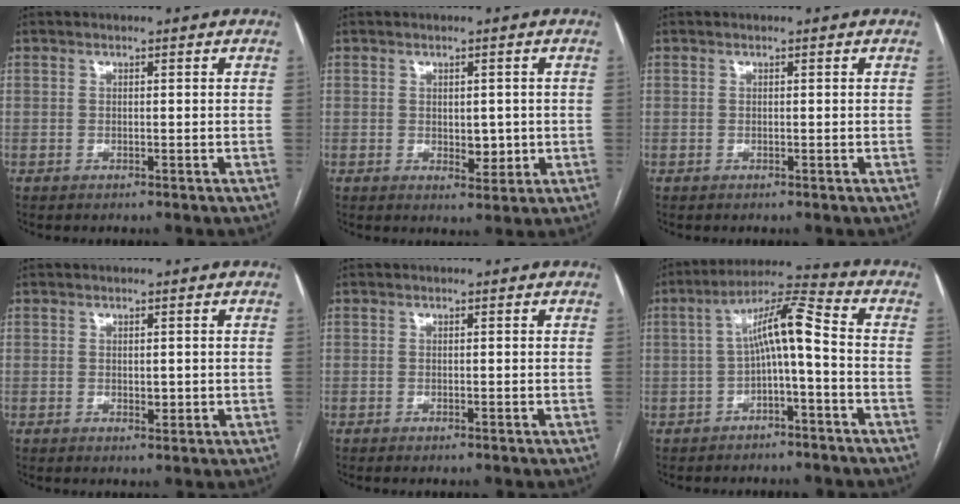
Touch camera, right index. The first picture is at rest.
{"total": 3.7, "force": [0.0, 2.1, 3.0], "torque": [-0.039, -0.003, 0.009]}
{"total": 0.0}
{"total": 1.8, "force": [0.1, 1.0, 1.5], "torque": [-0.020, -0.004, 0.005]}
{"total": 0.5, "force": [-0.4, 0.0, 0.3], "torque": [-0.009, -0.002, -0.006]}
{"total": 8.4, "force": [-1.0, 1.0, 8.2], "torque": [-0.142, 0.038, -0.018]}